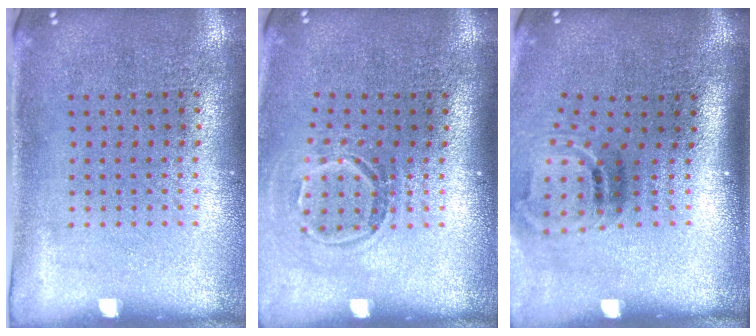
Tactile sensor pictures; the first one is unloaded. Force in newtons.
{"total": 1.6, "press": 1.1, "slide": 1.2}
{"total": 1.9, "press": 1.2, "slide": 1.5}